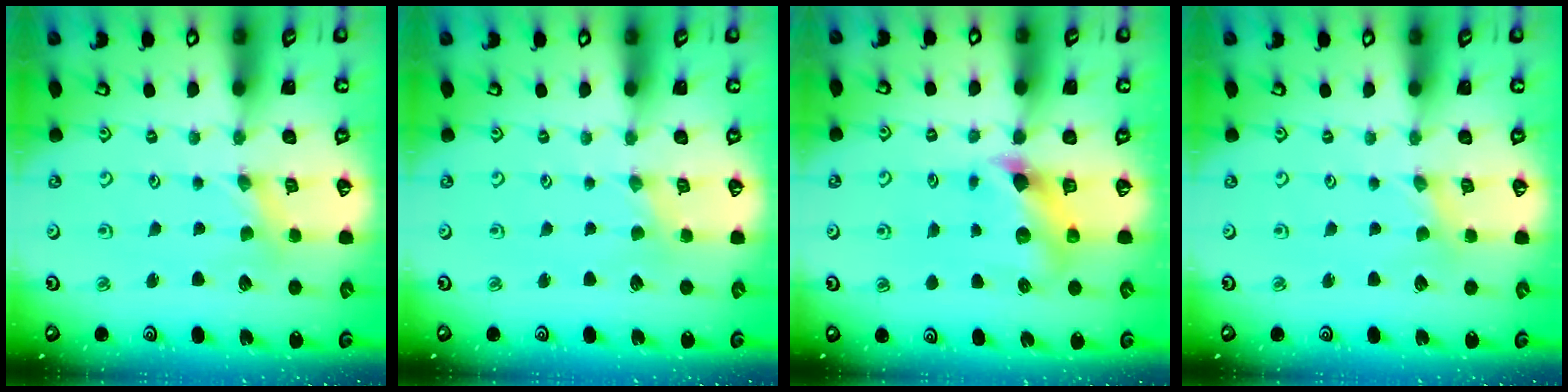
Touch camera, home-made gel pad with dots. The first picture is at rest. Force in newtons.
{"total": 0.0}
{"total": 7.3, "press": 7.3, "slide": 0.6}
{"total": 0.0}